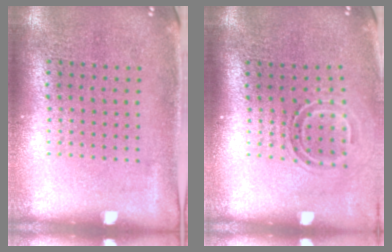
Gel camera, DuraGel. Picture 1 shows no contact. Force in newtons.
{"total": 1.7, "press": 1.2, "slide": 1.2}